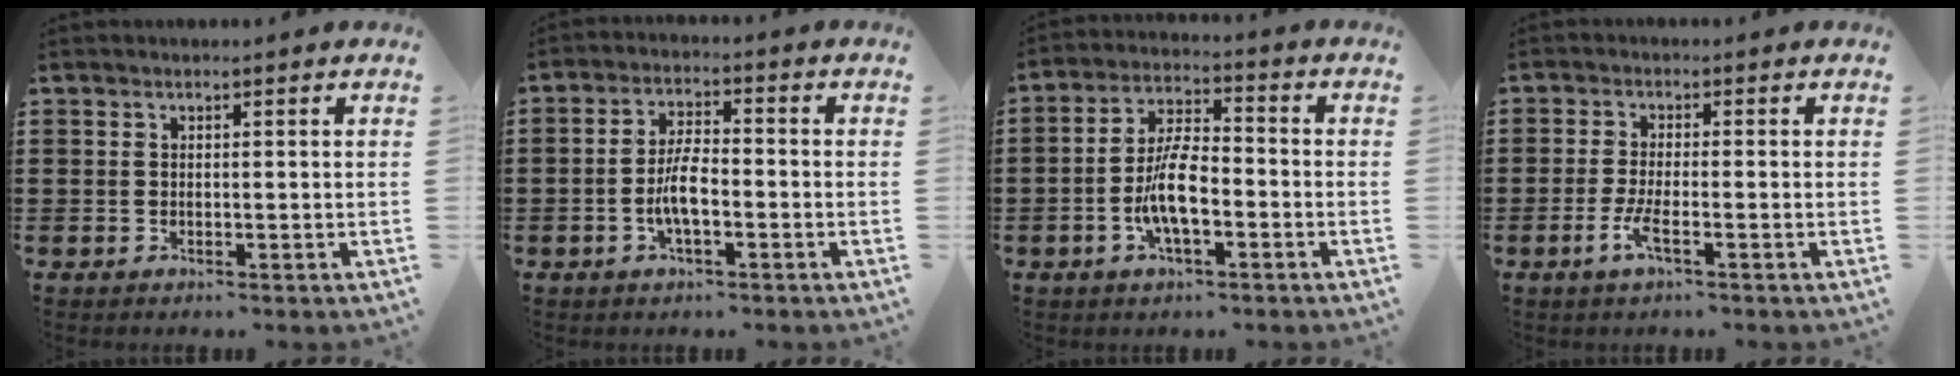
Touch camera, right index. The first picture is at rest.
{"total": 5.5, "force": [-1.4, 1.9, 4.9], "torque": [-0.106, 0.001, -0.031]}
{"total": 8.1, "force": [-2.2, 3.0, 7.2], "torque": [-0.155, -0.003, -0.047]}
{"total": 3.6, "force": [-1.6, 0.6, 3.2], "torque": [-0.073, -0.008, -0.035]}